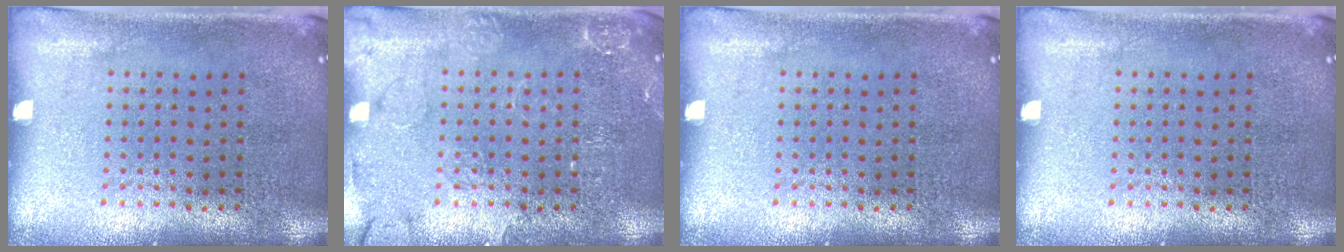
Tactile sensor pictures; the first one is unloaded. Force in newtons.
{"total": 2.5, "press": 2.5, "slide": 0.4}
{"total": 0.0}
{"total": 0.0}